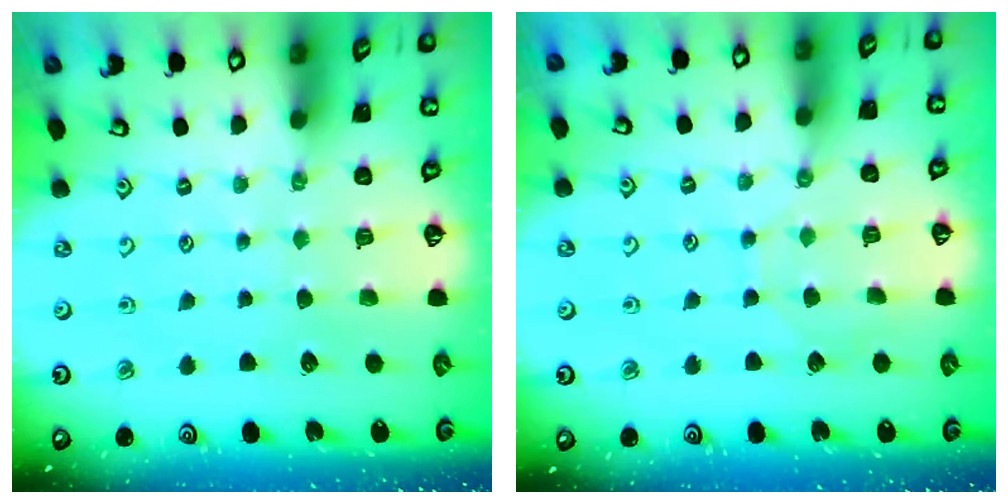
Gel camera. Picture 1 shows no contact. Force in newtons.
{"total": 3.0, "press": 2.9, "slide": 0.4}